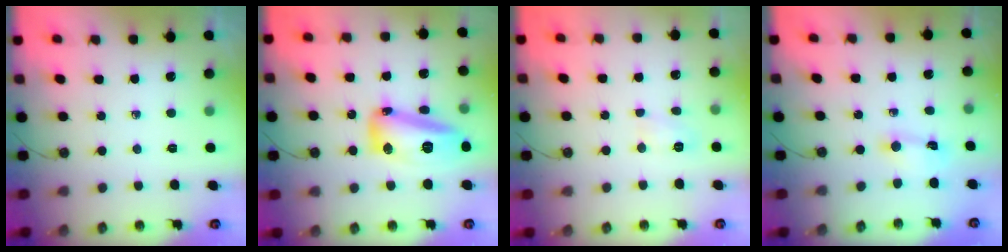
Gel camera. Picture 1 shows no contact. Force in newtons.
{"total": 30.4, "press": 21.3, "slide": 21.7}
{"total": 4.3, "press": 4.2, "slide": 0.6}
{"total": 1.5, "press": 1.5, "slide": 0.2}